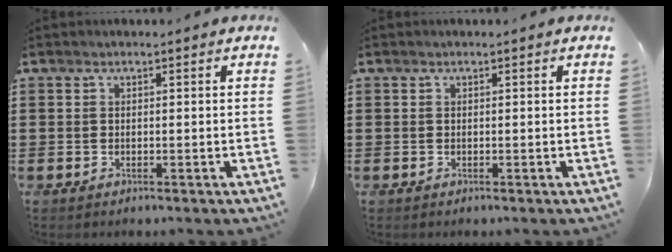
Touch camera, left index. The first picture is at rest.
{"total": 0.0}